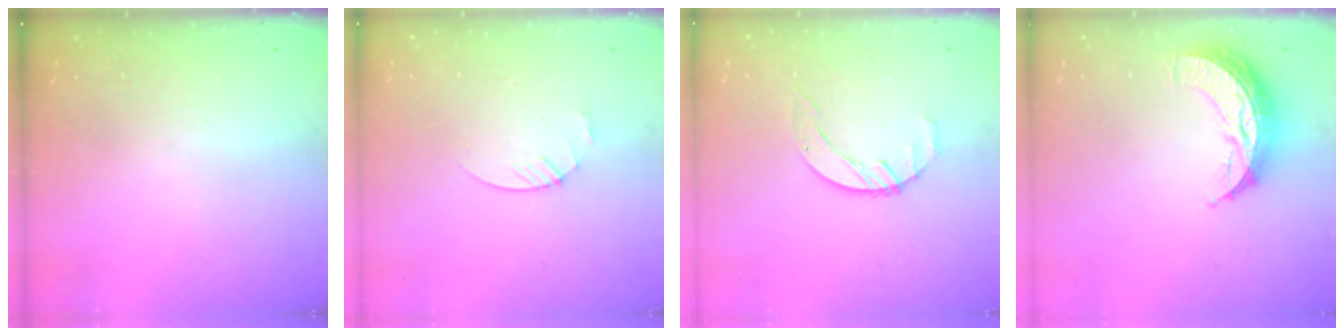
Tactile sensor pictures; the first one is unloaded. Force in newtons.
{"total": 3.0, "press": 2.9, "slide": 0.3}
{"total": 3.2, "press": 3.2, "slide": 0.4}
{"total": 9.9, "press": 9.9, "slide": 0.6}